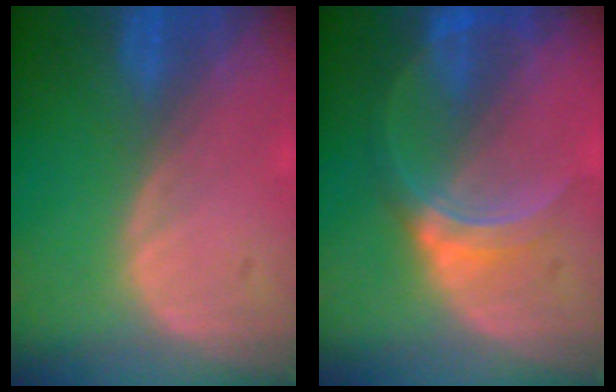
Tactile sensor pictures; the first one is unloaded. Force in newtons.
{"total": 6.2, "press": 5.6, "slide": 2.6}